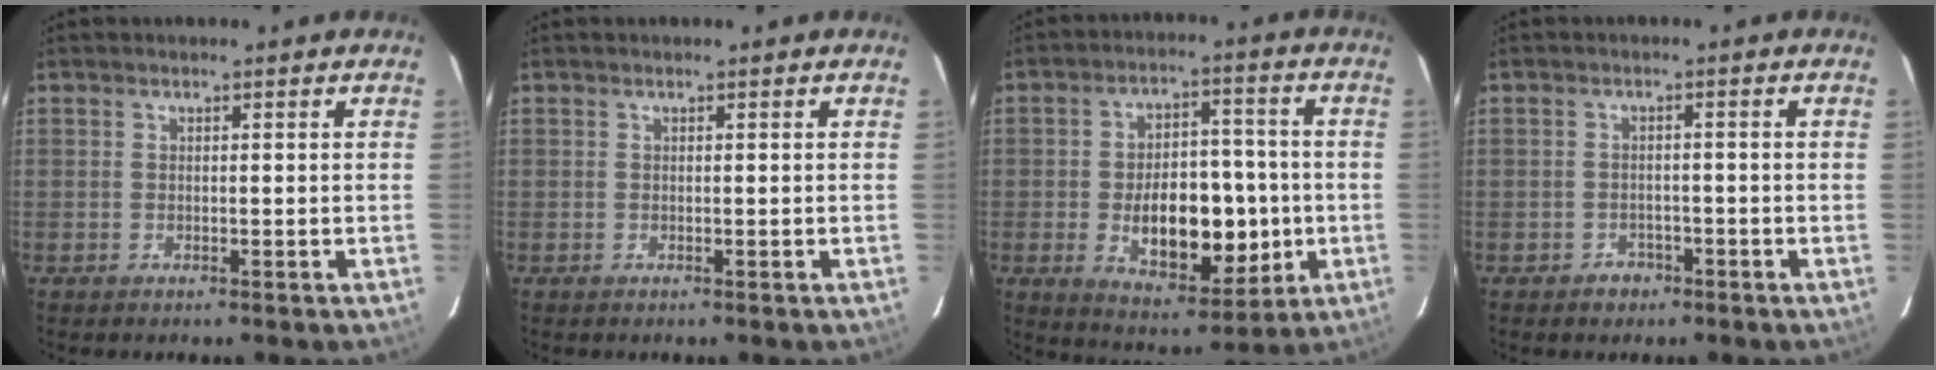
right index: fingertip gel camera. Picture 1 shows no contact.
{"total": 0.0}
{"total": 14.0, "force": [-2.3, 7.0, 11.9], "torque": [-0.192, 0.011, -0.022]}
{"total": 2.7, "force": [-2.3, 1.3, 0.7], "torque": [-0.014, 0.004, -0.036]}